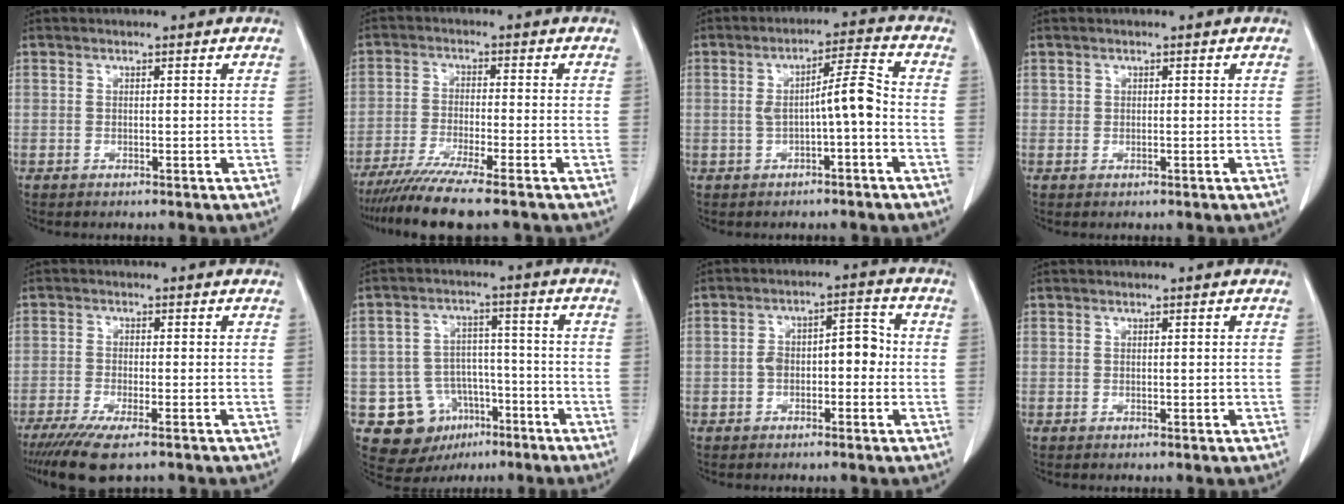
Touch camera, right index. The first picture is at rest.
{"total": 10.8, "force": [-8.8, -0.5, 6.1], "torque": [-0.089, -0.030, -0.143]}
{"total": 5.8, "force": [-1.0, 0.3, 5.7], "torque": [-0.092, 0.022, -0.010]}
{"total": 0.0}
{"total": 8.6, "force": [-6.3, 1.2, 5.7], "torque": [-0.092, -0.021, -0.102]}
{"total": 10.7, "force": [-4.9, 9.0, 3.1], "torque": [-0.050, 0.030, -0.063]}
{"total": 6.0, "force": [-0.7, 3.0, 5.2], "torque": [-0.083, 0.038, -0.011]}
{"total": 0.0}